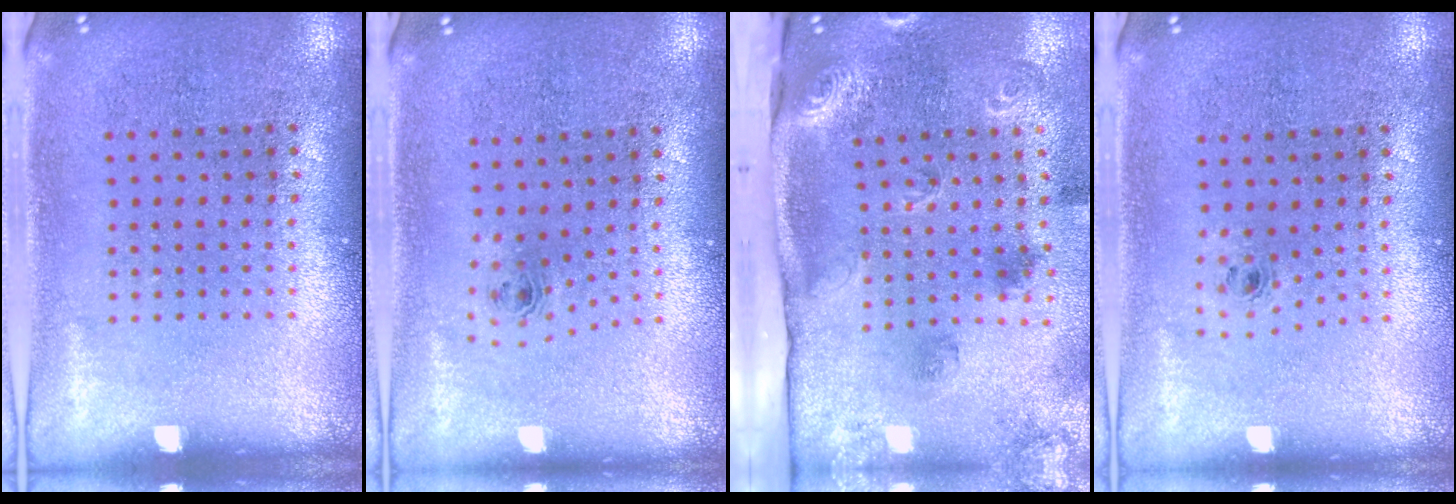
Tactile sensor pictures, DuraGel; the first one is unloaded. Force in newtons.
{"total": 0.7, "press": 0.3, "slide": 0.7}
{"total": 2.3, "press": 1.8, "slide": 1.5}
{"total": 0.7, "press": 0.3, "slide": 0.6}